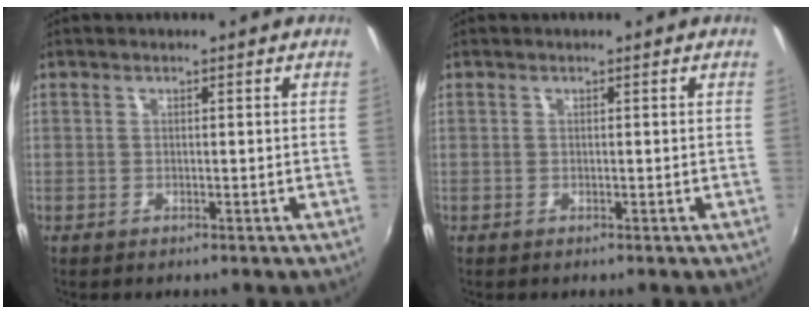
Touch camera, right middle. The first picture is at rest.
{"total": 0.0}